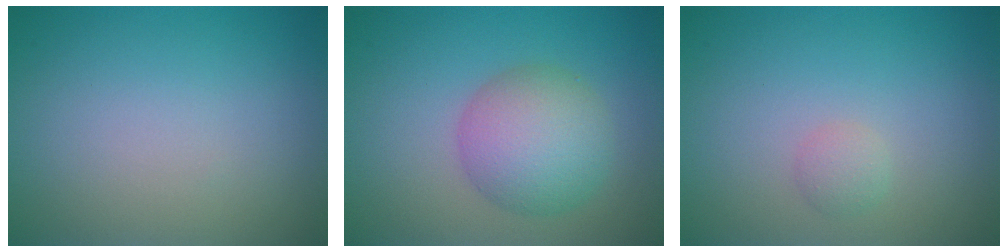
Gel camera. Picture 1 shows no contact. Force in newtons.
{"total": 5.7, "press": 5.7, "slide": 0.1}
{"total": 1.0, "press": 1.0, "slide": 0.0}